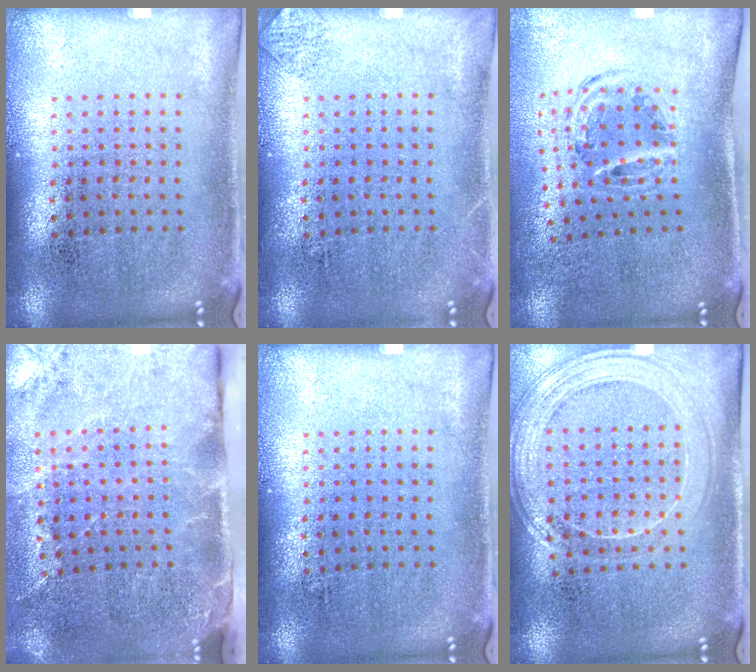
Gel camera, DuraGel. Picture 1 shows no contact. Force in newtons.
{"total": 0.8, "press": 0.8, "slide": 0.1}
{"total": 1.1, "press": 1.0, "slide": 0.3}
{"total": 3.9, "press": 3.2, "slide": 2.3}
{"total": 0.0}
{"total": 1.5, "press": 1.4, "slide": 0.3}